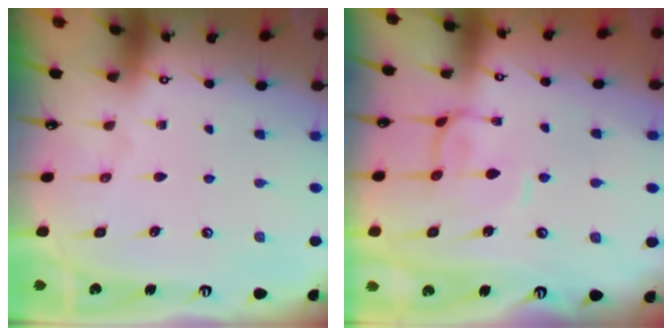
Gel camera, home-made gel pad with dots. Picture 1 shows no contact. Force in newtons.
{"total": 1.4, "press": 1.3, "slide": 0.4}